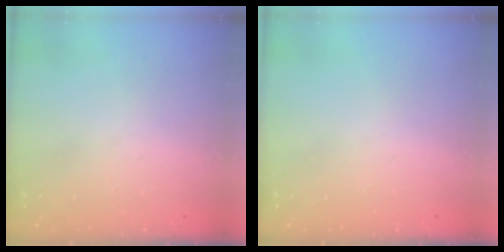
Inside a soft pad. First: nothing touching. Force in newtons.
{"total": 0.0}